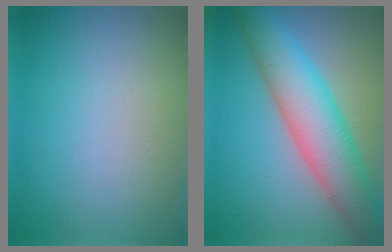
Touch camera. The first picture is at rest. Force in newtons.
{"total": 8.2, "press": 8.2, "slide": 0.2}